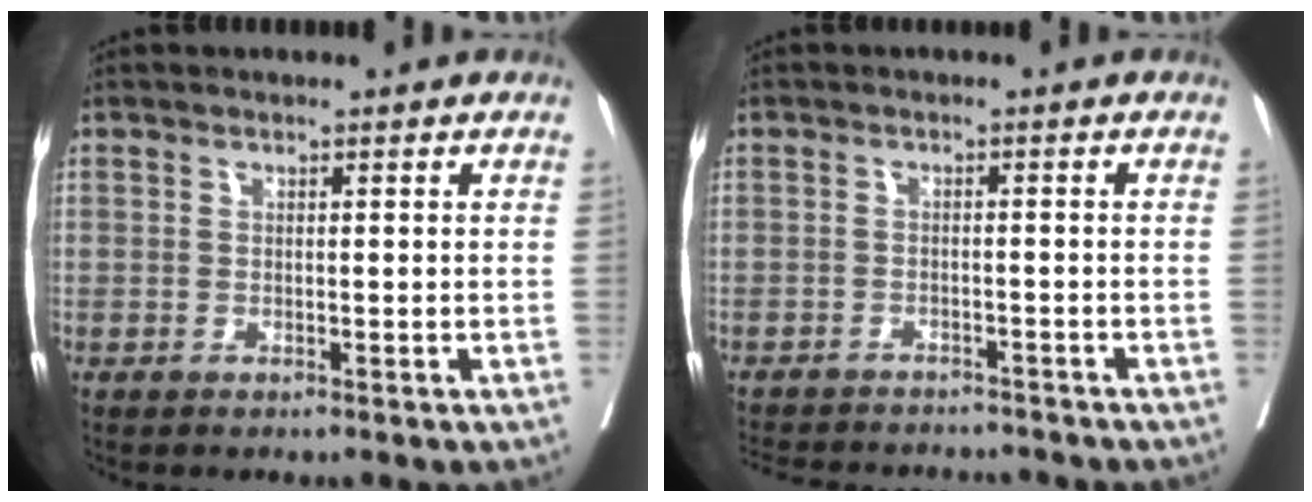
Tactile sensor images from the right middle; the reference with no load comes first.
{"total": 12.2, "force": [-11.4, 2.9, 3.4], "torque": [-0.070, 0.002, -0.149]}